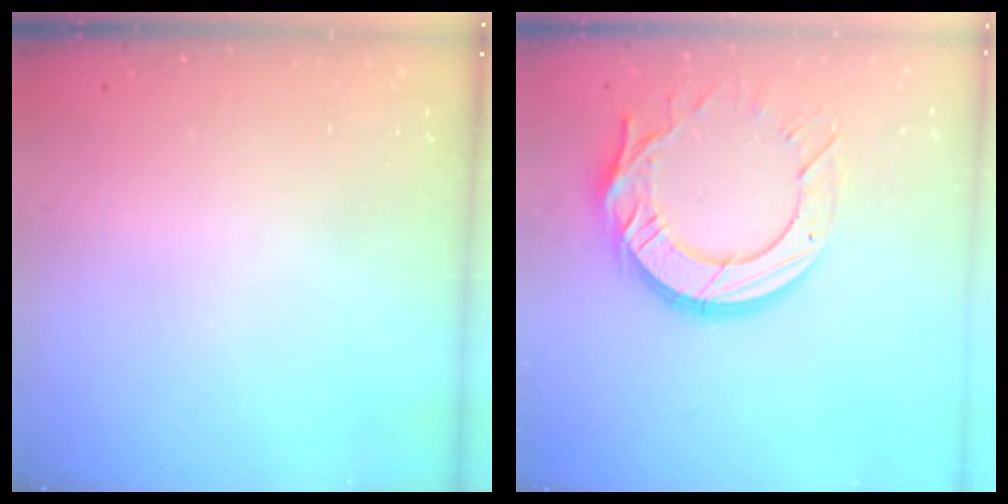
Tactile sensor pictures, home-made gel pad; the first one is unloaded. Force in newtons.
{"total": 17.4, "press": 17.3, "slide": 1.7}